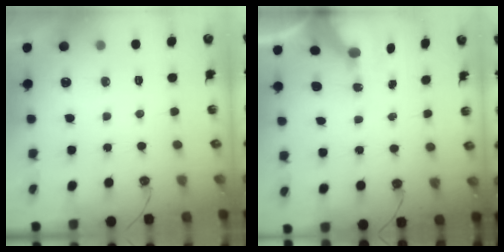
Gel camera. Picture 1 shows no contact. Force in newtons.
{"total": 7.2, "press": 7.2, "slide": 0.7}